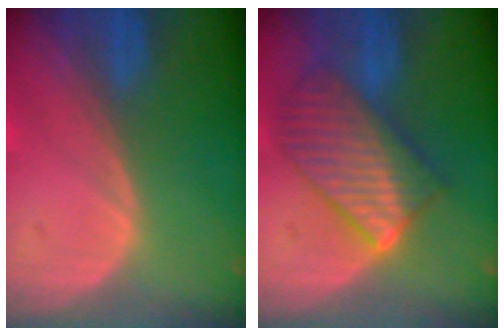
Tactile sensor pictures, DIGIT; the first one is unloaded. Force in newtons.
{"total": 10.1, "press": 10.1, "slide": 0.7}